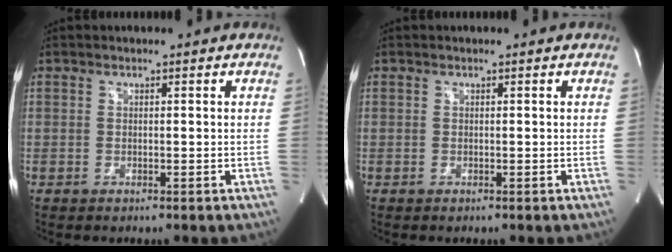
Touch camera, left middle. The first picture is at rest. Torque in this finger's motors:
{"motor_torque": [0.17, -0.13, 0.08, 0.01]}